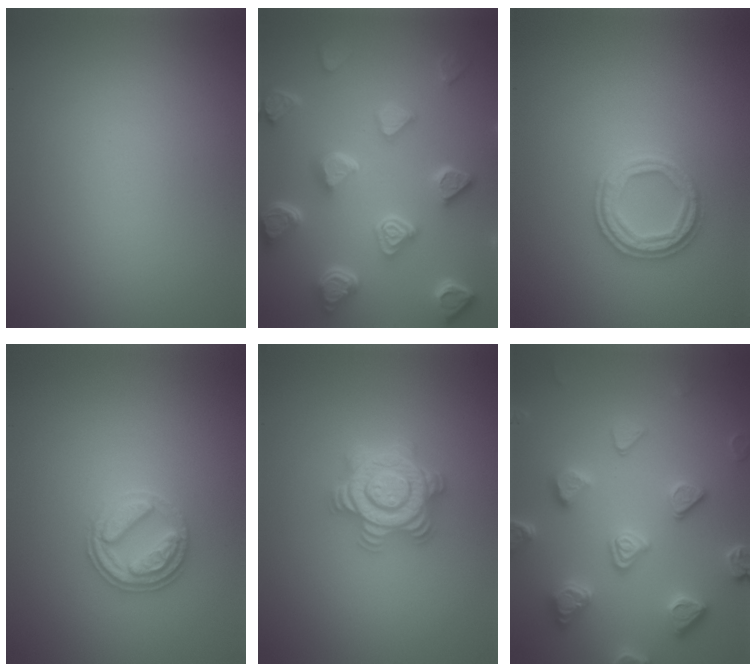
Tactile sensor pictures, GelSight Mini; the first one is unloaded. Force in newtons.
{"total": 7.5, "press": 5.7, "slide": 4.8}
{"total": 2.7, "press": 2.7, "slide": 0.3}
{"total": 2.8, "press": 2.8, "slide": 0.5}
{"total": 4.9, "press": 4.8, "slide": 0.8}
{"total": 5.0, "press": 4.6, "slide": 1.8}